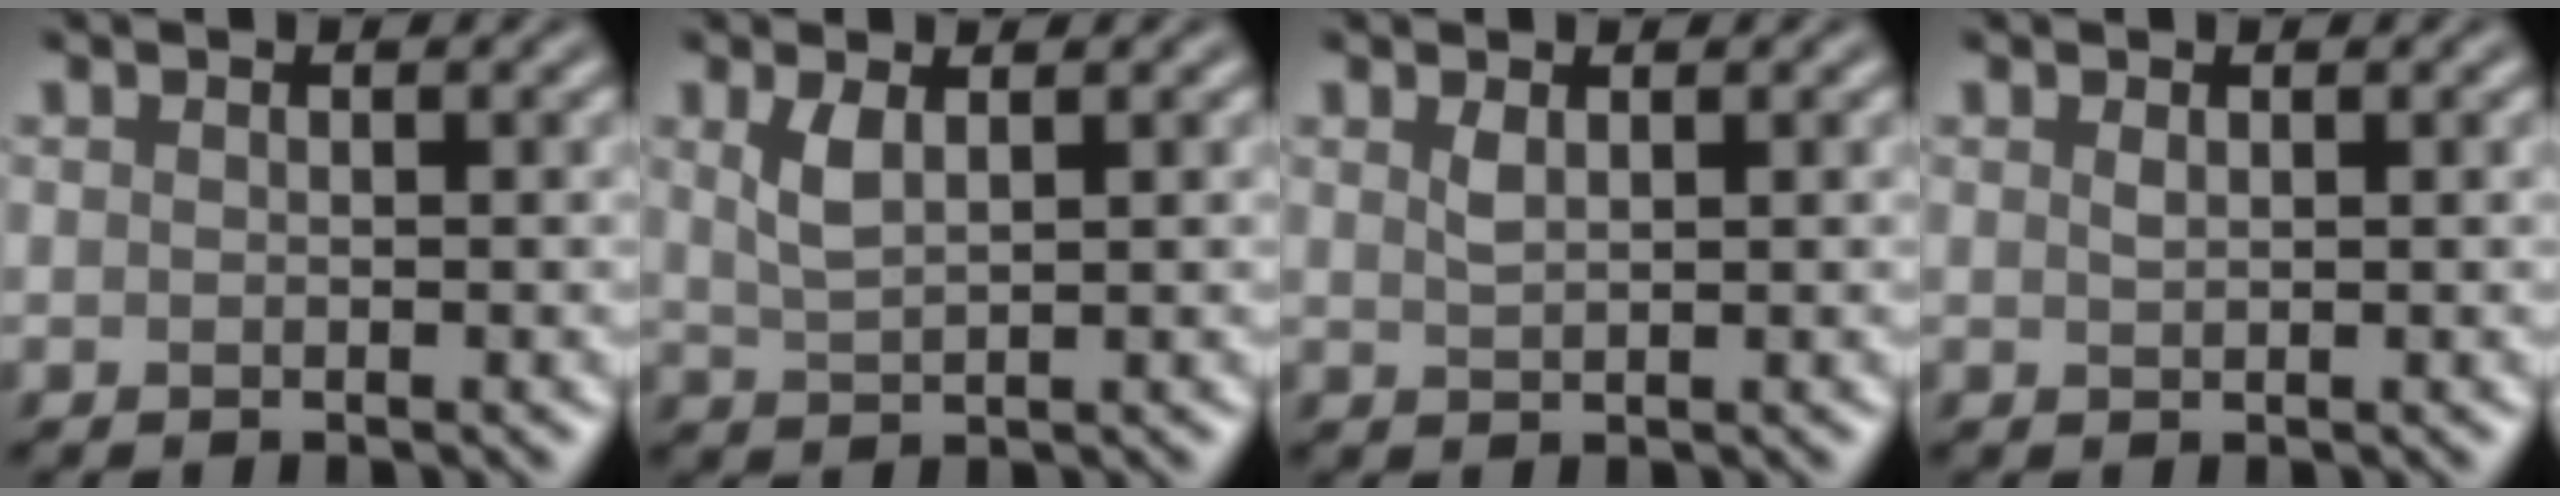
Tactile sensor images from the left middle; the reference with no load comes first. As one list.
[{"total": 2.2, "force": [1.0, 0.8, 1.8], "torque": [-0.043, -0.001, 0.025]}, {"total": 1.1, "force": [0.7, 0.3, 0.8], "torque": [-0.021, 0.000, 0.015]}, {"total": 0.6, "force": [0.4, 0.2, 0.4], "torque": [-0.011, 0.000, 0.009]}]